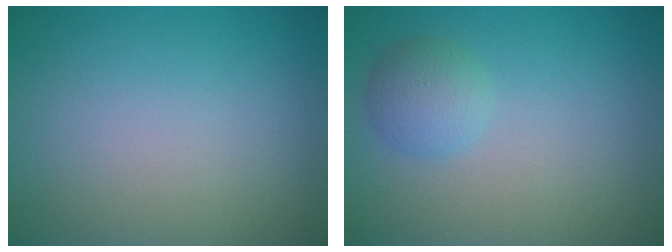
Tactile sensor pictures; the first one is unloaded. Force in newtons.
{"total": 2.2, "press": 2.2, "slide": 0.1}